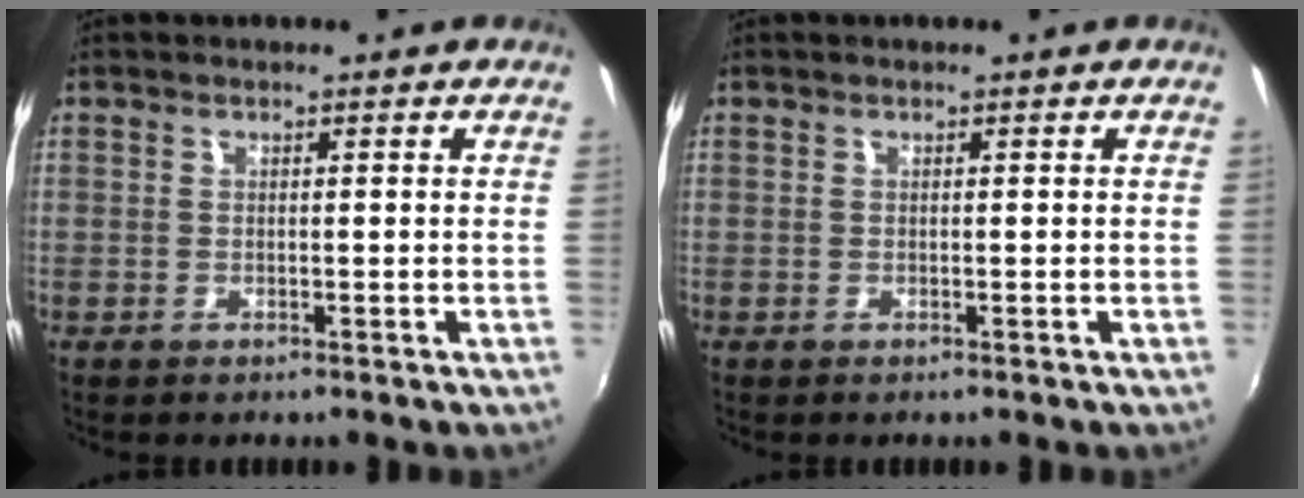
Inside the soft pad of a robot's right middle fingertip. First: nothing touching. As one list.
[{"total": 0.0}]